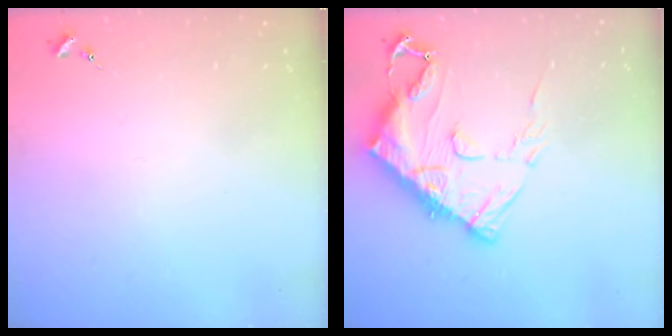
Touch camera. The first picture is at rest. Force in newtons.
{"total": 15.5, "press": 15.5, "slide": 1.4}